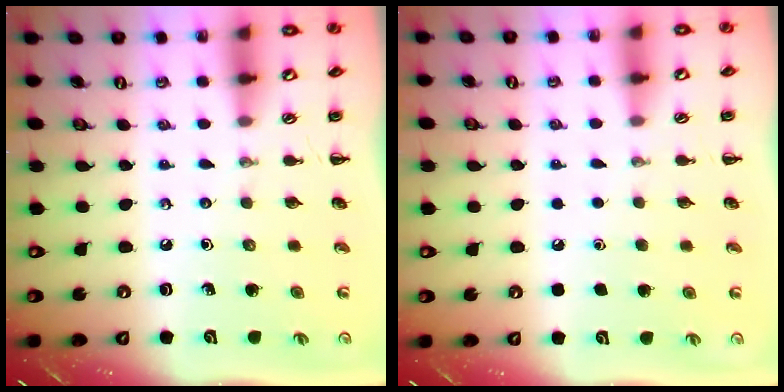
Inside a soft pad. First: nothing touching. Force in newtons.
{"total": 1.7, "press": 1.7, "slide": 0.1}